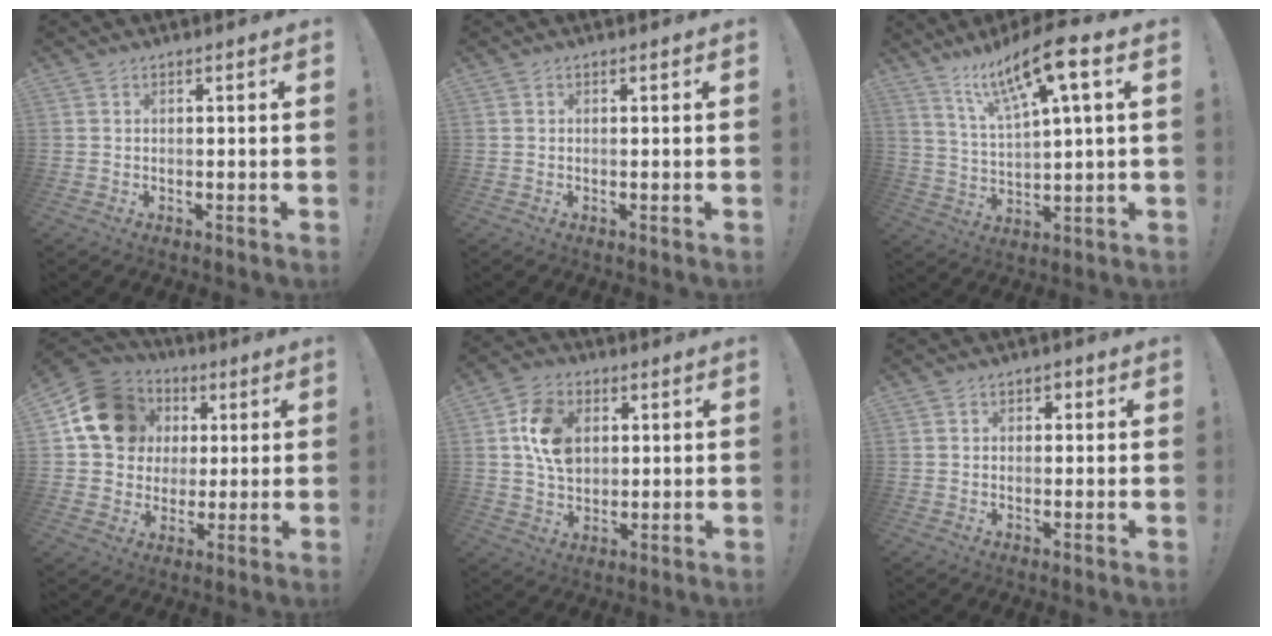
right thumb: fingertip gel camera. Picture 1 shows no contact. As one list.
[{"total": 0.0}, {"total": 14.4, "force": [8.1, 2.9, 11.6], "torque": [-0.202, -0.034, 0.126]}, {"total": 17.1, "force": [5.3, 14.3, 7.6], "torque": [-0.104, -0.010, 0.117]}, {"total": 12.6, "force": [3.2, 9.5, 7.7], "torque": [-0.113, 0.003, 0.063]}, {"total": 1.8, "force": [0.1, 1.6, 0.8], "torque": [-0.004, 0.004, -0.001]}]